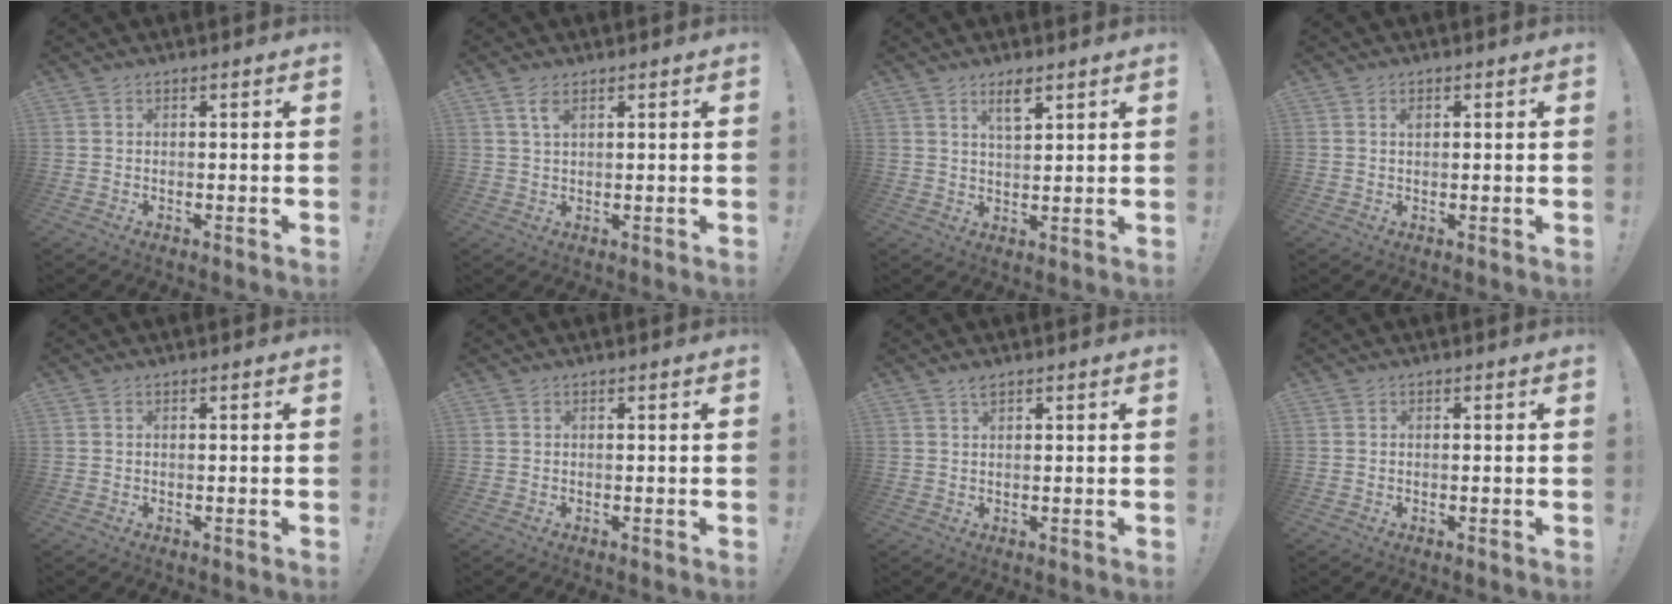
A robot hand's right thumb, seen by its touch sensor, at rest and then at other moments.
{"total": 3.6, "force": [1.9, 1.6, 2.6], "torque": [-0.044, -0.006, 0.033]}
{"total": 5.2, "force": [3.3, 1.6, 3.6], "torque": [-0.058, -0.014, 0.053]}
{"total": 1.0, "force": [0.3, 0.6, 0.8], "torque": [-0.013, 0.001, 0.006]}
{"total": 0.0}
{"total": 0.0}
{"total": 1.8, "force": [1.5, 0.4, 0.9], "torque": [-0.005, -0.007, 0.024]}
{"total": 0.0}